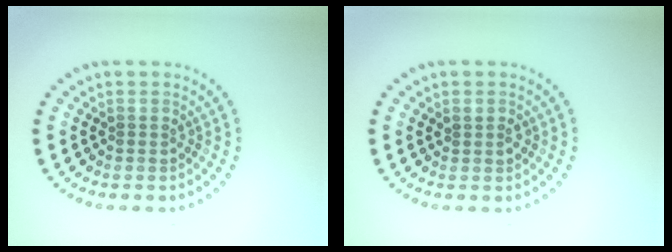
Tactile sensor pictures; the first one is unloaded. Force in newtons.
{"total": 1.1, "press": 1.0, "slide": 0.4}